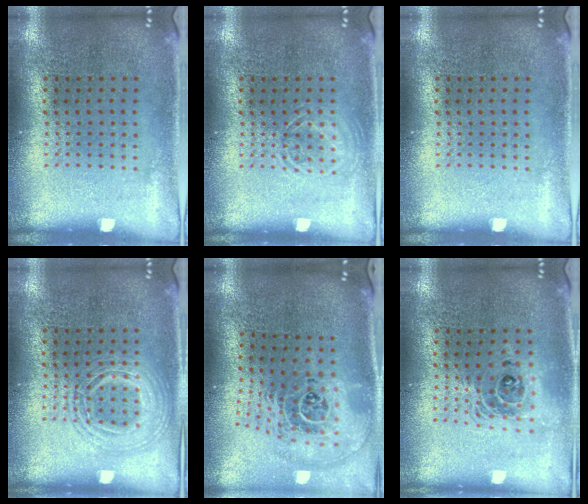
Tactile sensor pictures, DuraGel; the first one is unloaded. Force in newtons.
{"total": 1.6, "press": 1.6, "slide": 0.2}
{"total": 0.0}
{"total": 2.5, "press": 2.5, "slide": 0.3}
{"total": 2.7, "press": 1.8, "slide": 1.9}
{"total": 1.6, "press": 1.3, "slide": 0.8}